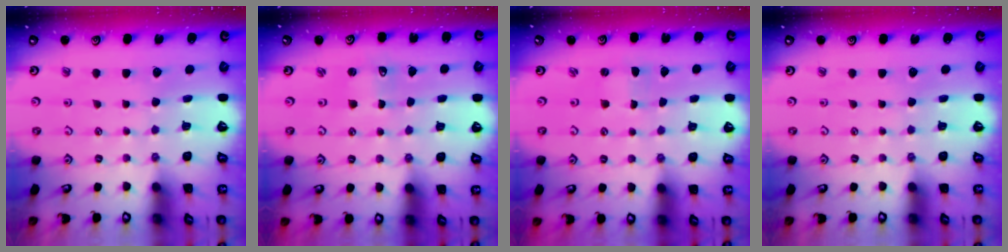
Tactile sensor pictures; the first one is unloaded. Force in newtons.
{"total": 0.0}
{"total": 0.0}
{"total": 0.0}